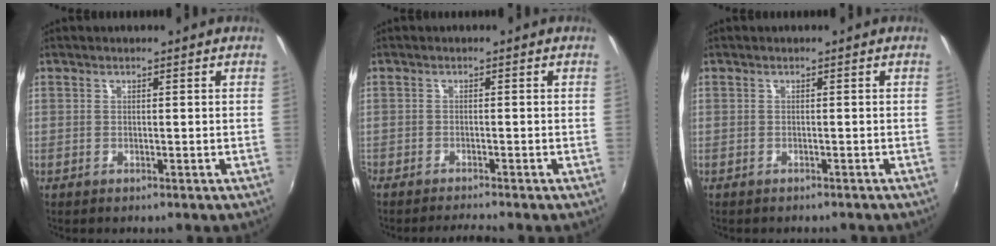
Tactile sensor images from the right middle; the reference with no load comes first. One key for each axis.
{"total": 2.9, "fx": -2.8, "fy": -0.5, "fz": 0.8, "tx": -0.025, "ty": -0.008, "tz": -0.051}
{"total": 1.4, "fx": -1.2, "fy": 0.5, "fz": 0.3, "tx": -0.011, "ty": -0.004, "tz": -0.016}